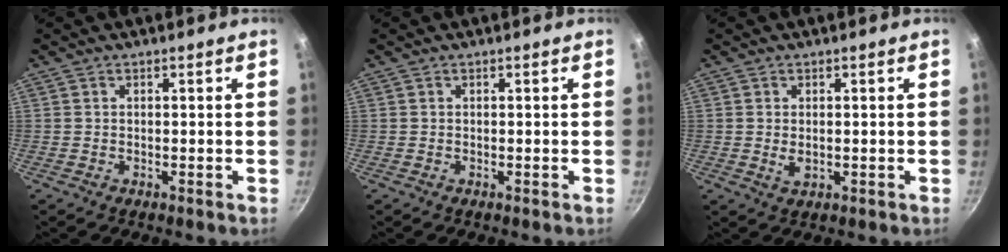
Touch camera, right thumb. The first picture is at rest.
{"total": 0.0}
{"total": 2.4, "force": [0.0, 1.4, 1.9], "torque": [-0.034, -0.003, 0.003]}